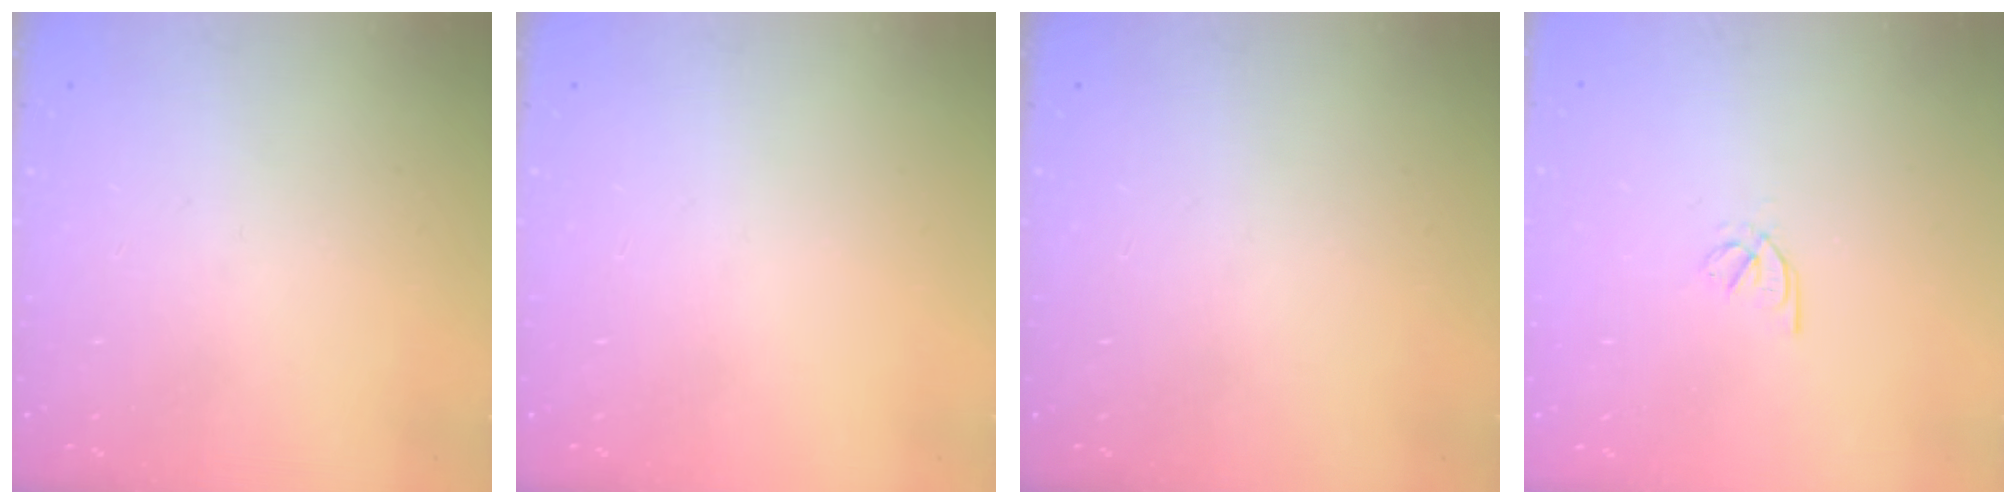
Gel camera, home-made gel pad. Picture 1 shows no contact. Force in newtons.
{"total": 0.0}
{"total": 0.0}
{"total": 2.2, "press": 2.2, "slide": 0.5}